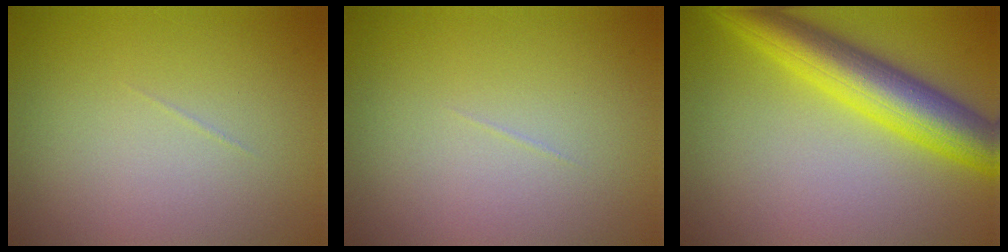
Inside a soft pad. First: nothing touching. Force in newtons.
{"total": 0.0}
{"total": 7.8, "press": 7.8, "slide": 0.2}